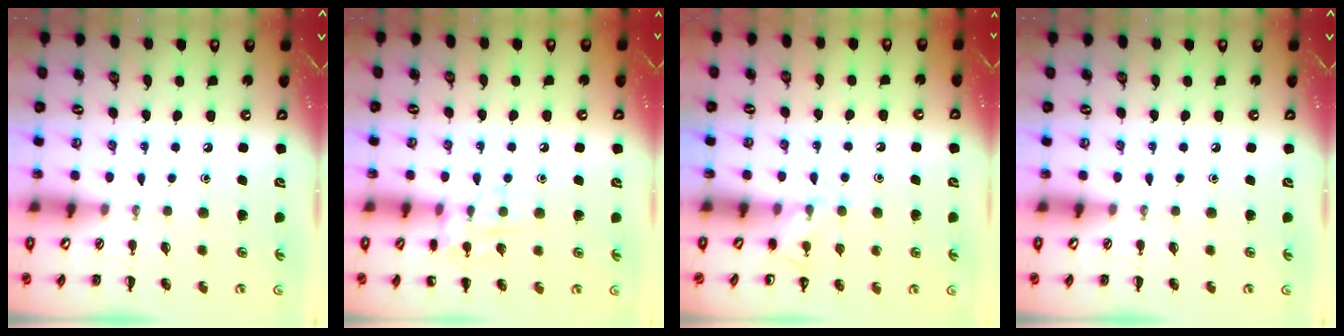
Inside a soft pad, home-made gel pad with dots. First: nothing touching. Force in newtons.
{"total": 9.2, "press": 9.1, "slide": 1.0}
{"total": 6.3, "press": 6.0, "slide": 2.1}
{"total": 0.0}